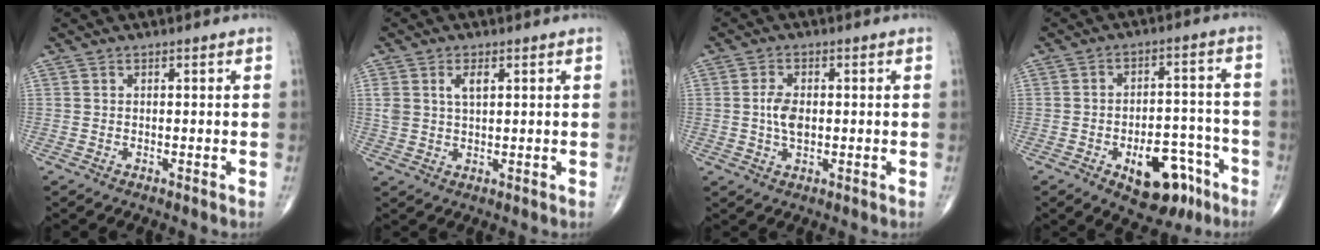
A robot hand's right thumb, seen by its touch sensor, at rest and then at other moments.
{"total": 3.7, "force": [1.5, 1.8, 2.9], "torque": [-0.055, 0.001, 0.031]}
{"total": 4.4, "force": [0.0, 2.4, 3.6], "torque": [-0.070, 0.000, -0.001]}
{"total": 13.2, "force": [-6.7, 7.0, 9.0], "torque": [-0.094, 0.049, -0.084]}